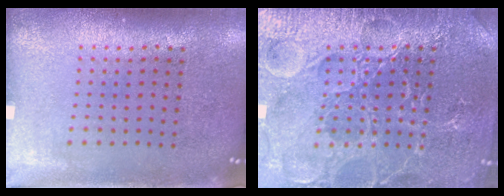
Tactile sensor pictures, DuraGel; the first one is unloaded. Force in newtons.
{"total": 5.0, "press": 4.9, "slide": 0.7}